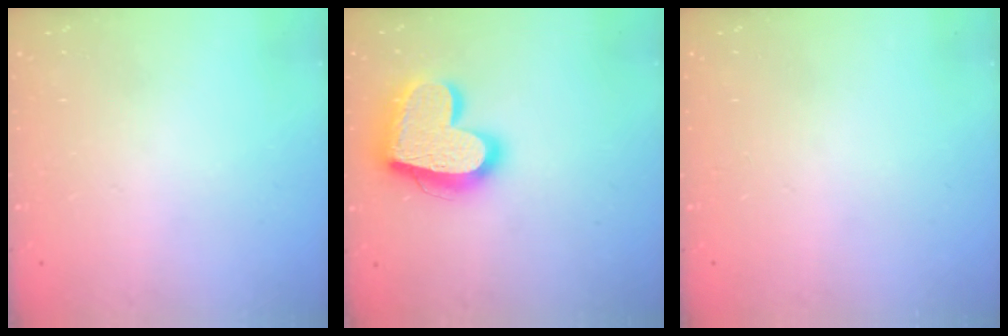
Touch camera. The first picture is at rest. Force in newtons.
{"total": 20.5, "press": 20.4, "slide": 1.7}
{"total": 0.0}